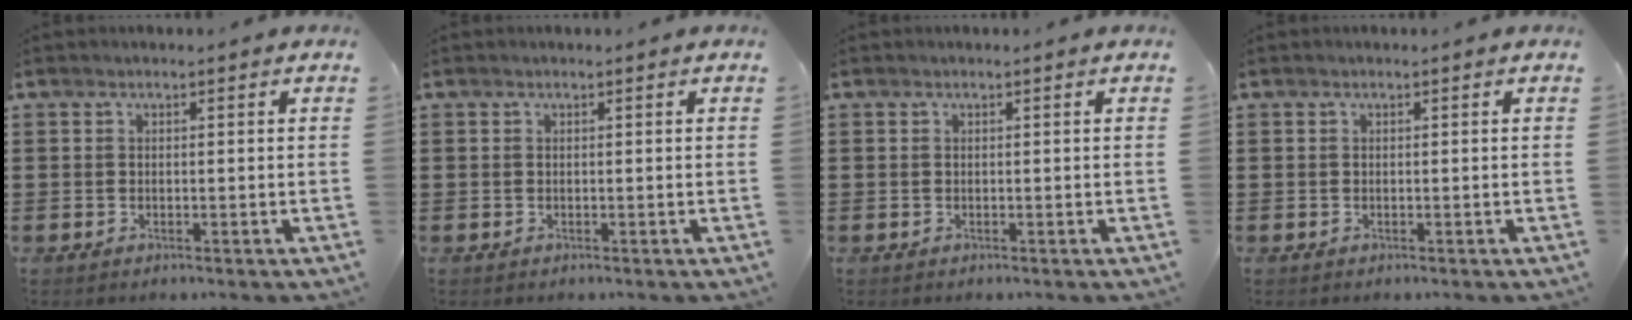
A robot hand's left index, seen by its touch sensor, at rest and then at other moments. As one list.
[{"total": 0.0}, {"total": 0.0}, {"total": 0.0}]